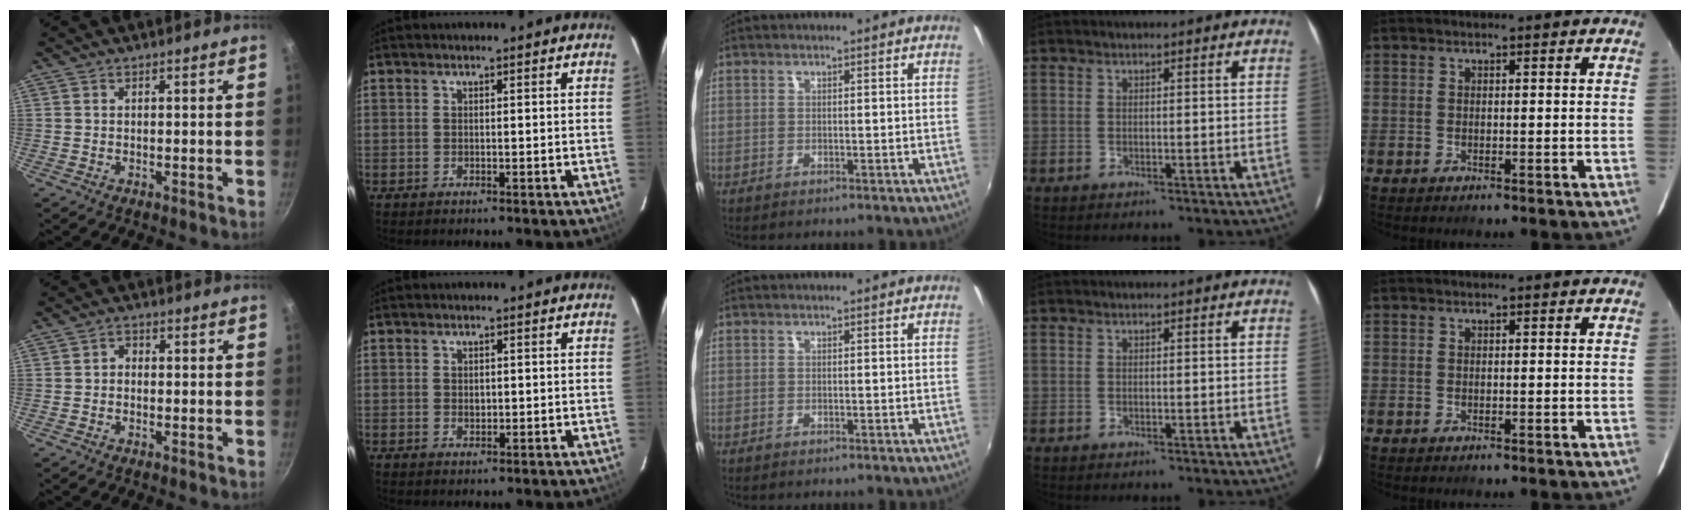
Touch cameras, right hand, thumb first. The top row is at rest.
{"thumb": {"total": 1.6, "force": [-0.3, 1.3, 0.8], "torque": [-0.010, 0.008, -0.008]}, "index": {"total": 1.3, "force": [0.1, 1.1, 0.7], "torque": [-0.010, 0.002, 0.002]}}